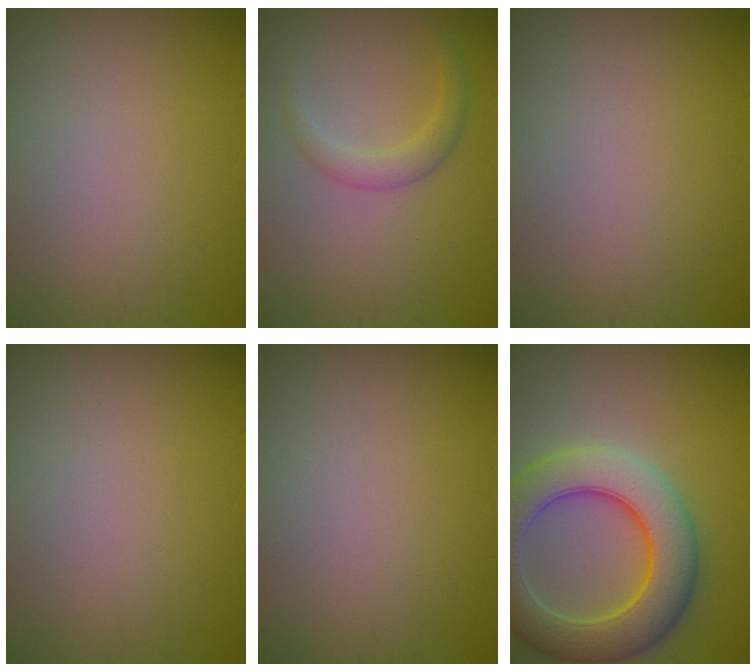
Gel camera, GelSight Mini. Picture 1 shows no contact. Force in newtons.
{"total": 1.5, "press": 1.5, "slide": 0.1}
{"total": 0.0}
{"total": 0.0}
{"total": 0.0}
{"total": 8.7, "press": 8.7, "slide": 0.5}